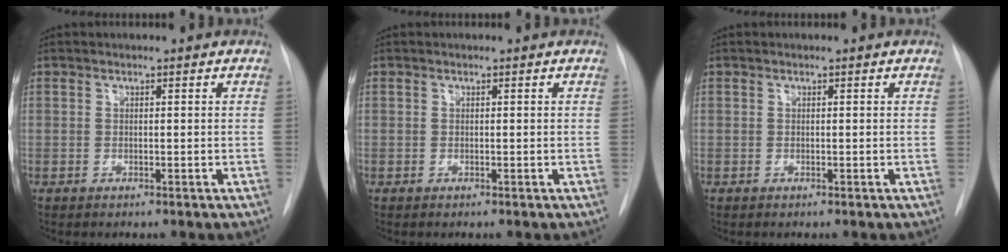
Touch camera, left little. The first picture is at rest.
{"total": 0.0}
{"total": 0.0}